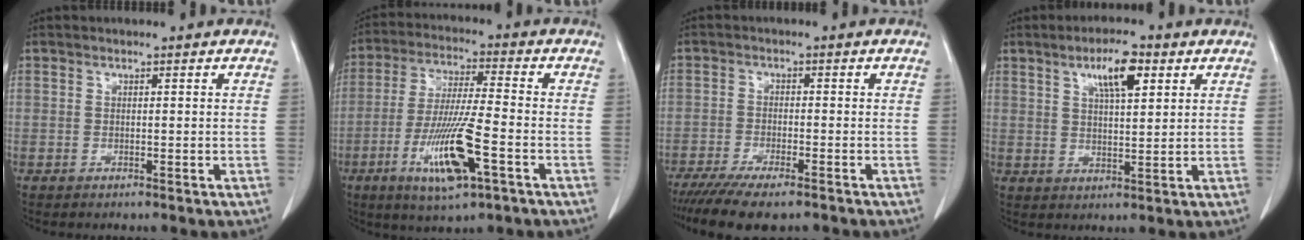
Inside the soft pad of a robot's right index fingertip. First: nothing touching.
{"total": 13.0, "force": [-5.1, 1.3, 11.9], "torque": [-0.233, -0.021, -0.089]}
{"total": 10.3, "force": [-8.2, 2.1, 5.9], "torque": [-0.088, -0.018, -0.127]}
{"total": 6.7, "force": [3.4, 1.6, 5.6], "torque": [-0.098, 0.005, 0.057]}